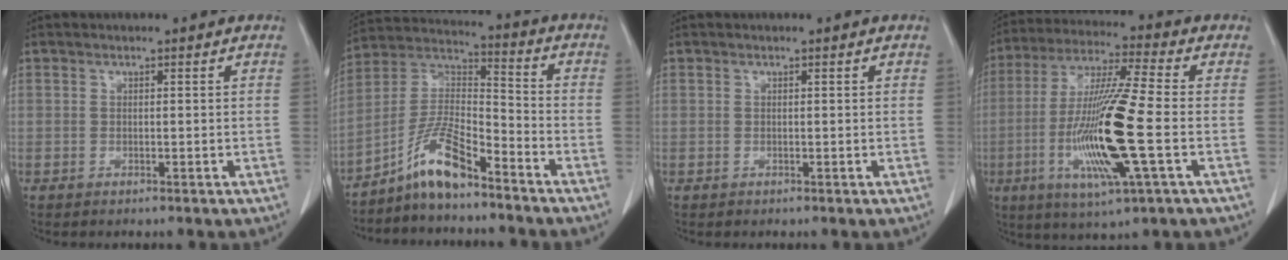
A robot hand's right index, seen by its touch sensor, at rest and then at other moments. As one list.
[{"total": 9.8, "force": [-7.1, 1.9, 6.5], "torque": [-0.139, 0.012, -0.138]}, {"total": 0.0}, {"total": 17.1, "force": [-3.9, 0.6, 16.7], "torque": [-0.340, -0.017, -0.075]}]